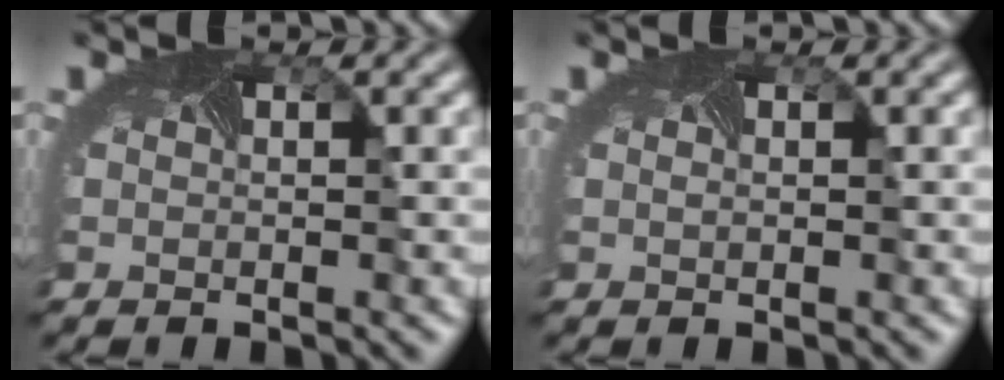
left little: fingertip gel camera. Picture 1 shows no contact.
{"total": 0.0}